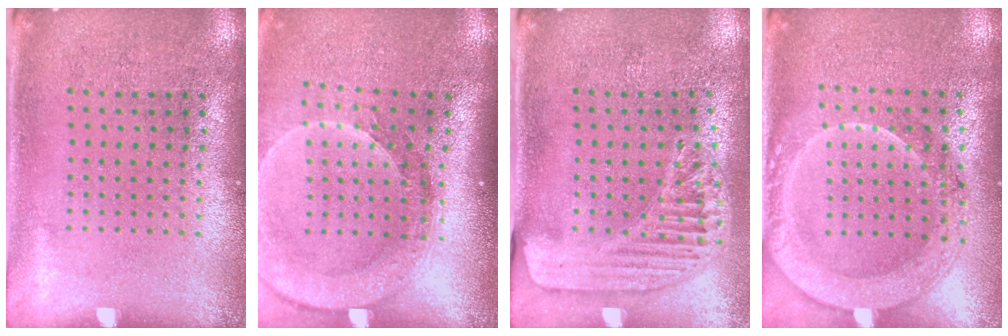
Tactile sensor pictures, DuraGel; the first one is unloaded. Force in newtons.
{"total": 2.6, "press": 2.0, "slide": 1.7}
{"total": 1.5, "press": 1.5, "slide": 0.3}
{"total": 1.9, "press": 1.8, "slide": 0.6}